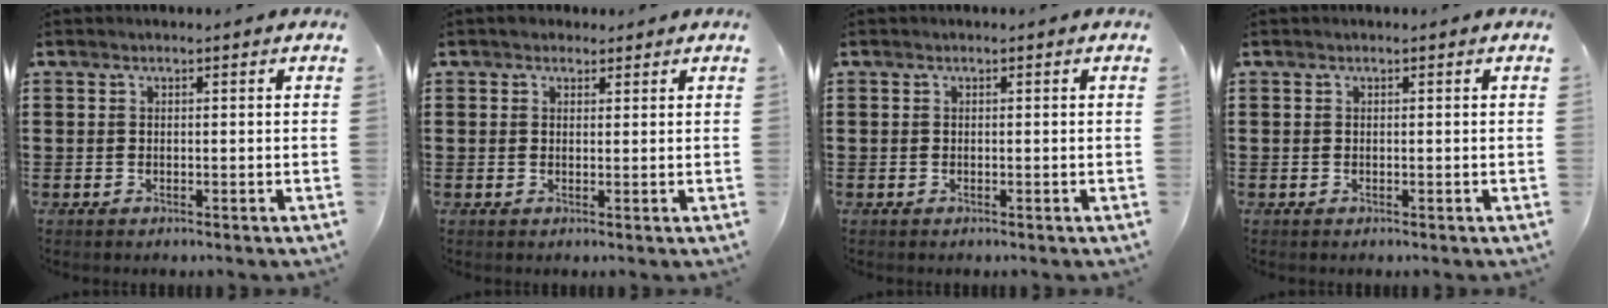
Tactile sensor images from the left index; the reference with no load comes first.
{"total": 1.6, "force": [1.3, 0.9, 0.1], "torque": [-0.005, 0.006, 0.026]}
{"total": 0.0}
{"total": 0.0}